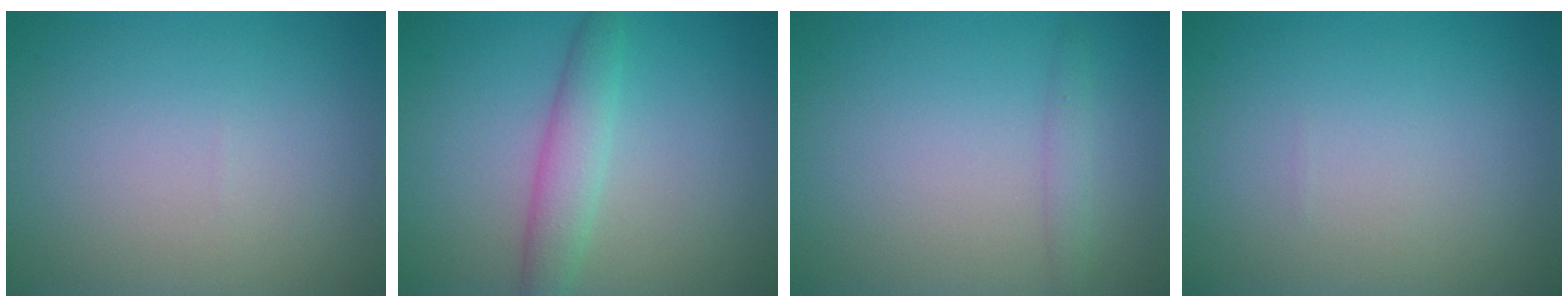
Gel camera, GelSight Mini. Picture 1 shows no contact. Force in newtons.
{"total": 3.0, "press": 3.0, "slide": 0.1}
{"total": 1.1, "press": 1.1, "slide": 0.1}
{"total": 0.0}